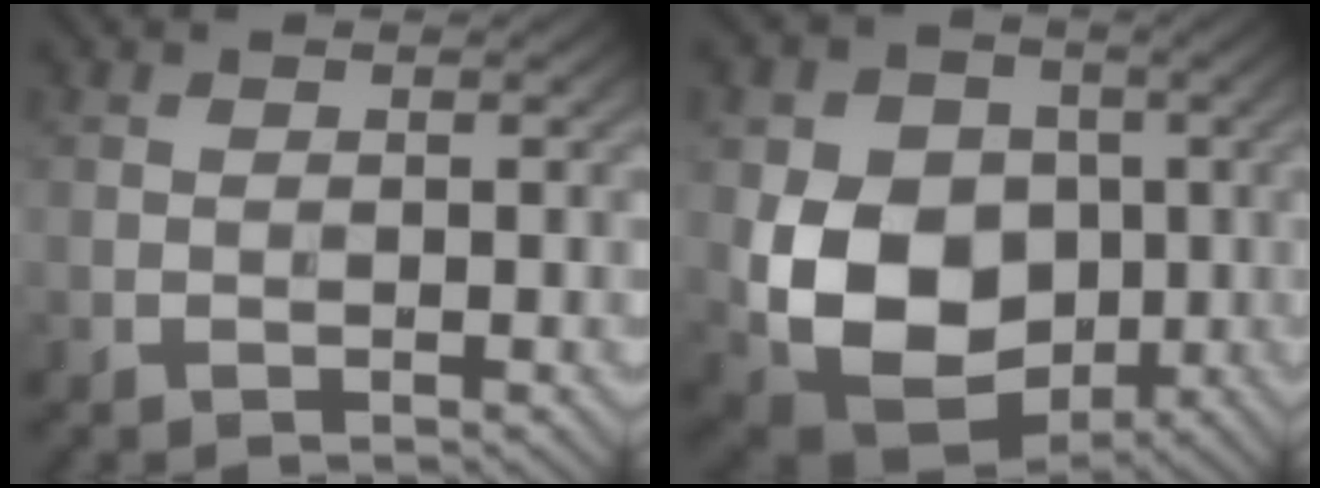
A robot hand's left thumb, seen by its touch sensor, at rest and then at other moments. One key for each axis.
{"total": 13.1, "fx": -1.3, "fy": 10.2, "fz": 8.2, "tx": -0.170, "ty": -0.025, "tz": -0.023}